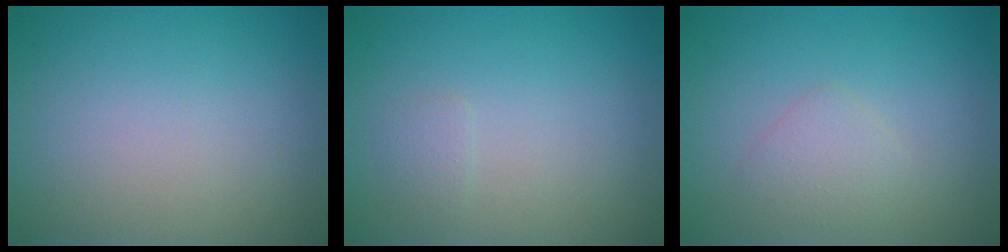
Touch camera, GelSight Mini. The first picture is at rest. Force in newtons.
{"total": 0.7, "press": 0.7, "slide": 0.0}
{"total": 1.6, "press": 1.6, "slide": 0.1}